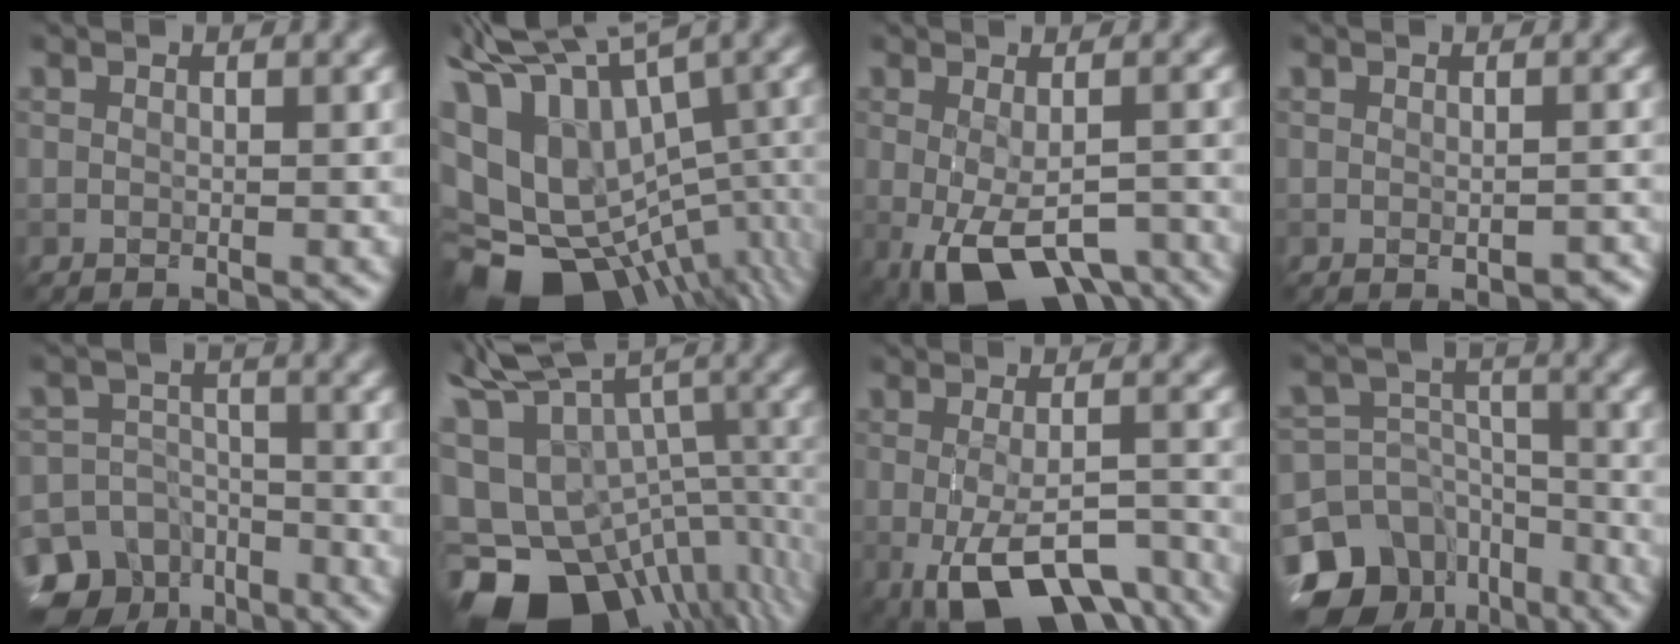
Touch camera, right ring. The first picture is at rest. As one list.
[{"total": 15.1, "force": [-3.0, 9.5, 11.3], "torque": [-0.186, 0.012, -0.011]}, {"total": 7.6, "force": [-4.4, 2.6, 5.6], "torque": [-0.088, -0.018, -0.051]}, {"total": 1.3, "force": [-0.9, 0.3, 0.9], "torque": [-0.006, 0.001, 0.001]}, {"total": 11.0, "force": [-8.0, 7.2, 2.2], "torque": [-0.020, -0.017, -0.129]}, {"total": 14.0, "force": [-3.2, 9.6, 9.7], "torque": [-0.184, -0.028, -0.010]}, {"total": 9.0, "force": [-4.8, 2.9, 7.1], "torque": [-0.107, -0.016, -0.064]}, {"total": 14.4, "force": [-10.1, 9.5, 3.8], "torque": [-0.087, -0.020, -0.151]}]